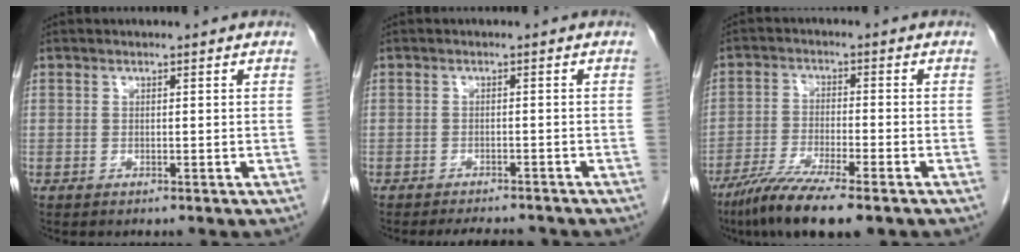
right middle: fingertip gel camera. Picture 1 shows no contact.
{"total": 5.6, "force": [-5.2, 1.3, 1.7], "torque": [-0.019, -0.006, -0.067]}
{"total": 10.1, "force": [-7.2, 0.8, 7.0], "torque": [-0.122, -0.027, -0.122]}